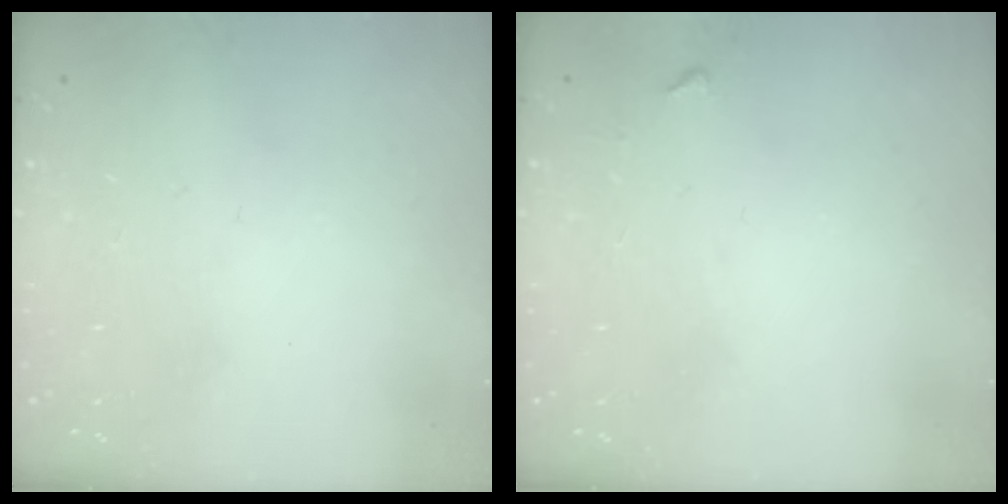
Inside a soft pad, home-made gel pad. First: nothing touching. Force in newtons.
{"total": 3.2, "press": 3.2, "slide": 0.4}